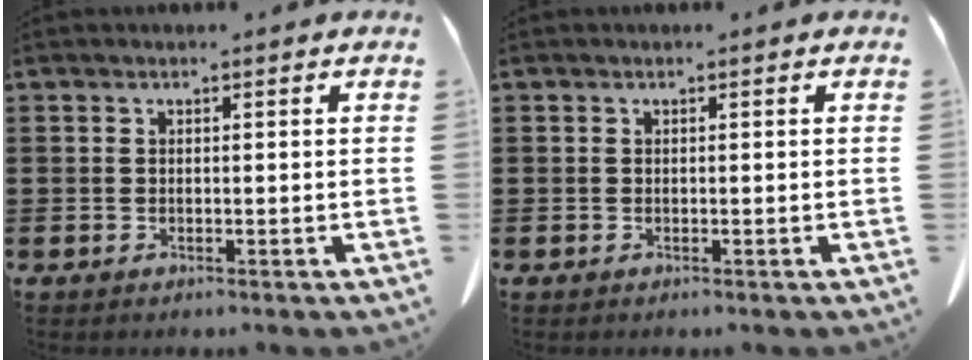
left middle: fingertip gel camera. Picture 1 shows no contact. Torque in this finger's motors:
{"motor_torque": [0.02, 0.02, -0.01, 0.00]}